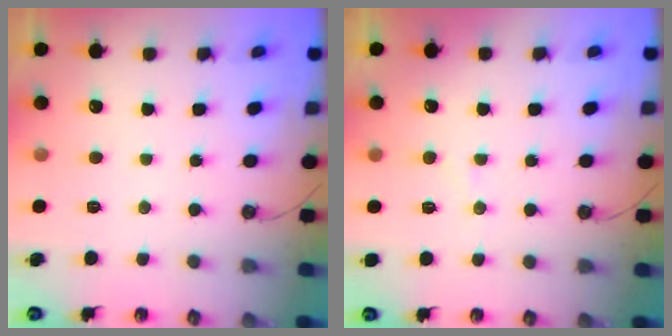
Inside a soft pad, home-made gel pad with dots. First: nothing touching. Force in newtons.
{"total": 6.3, "press": 6.2, "slide": 1.4}